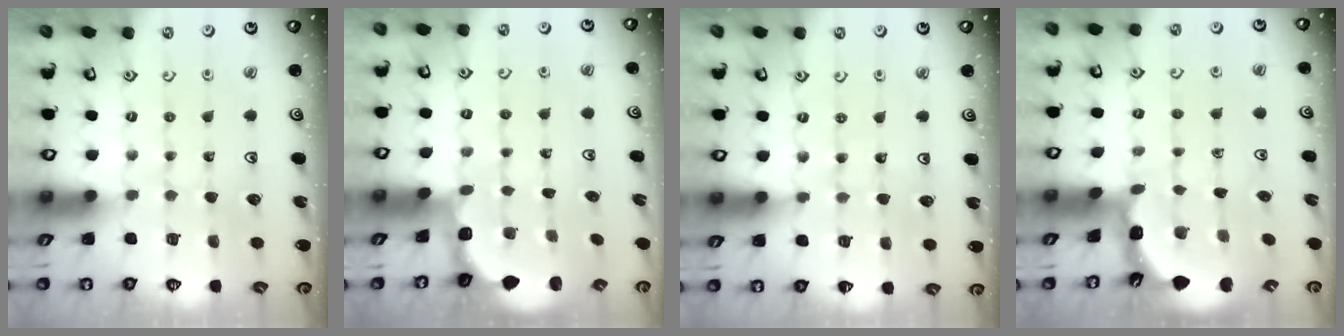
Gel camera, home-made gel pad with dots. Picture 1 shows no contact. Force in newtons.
{"total": 1.8, "press": 1.6, "slide": 0.7}
{"total": 4.0, "press": 4.0, "slide": 0.5}
{"total": 2.2, "press": 2.2, "slide": 0.4}